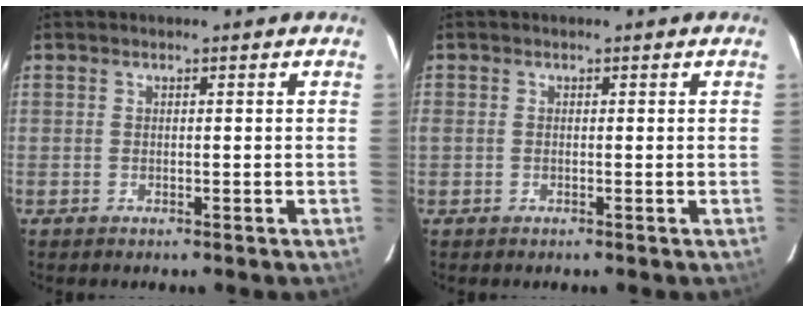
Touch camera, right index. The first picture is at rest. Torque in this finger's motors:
{"motor_torque": [0.66, -0.03, 0.39, 0.07]}